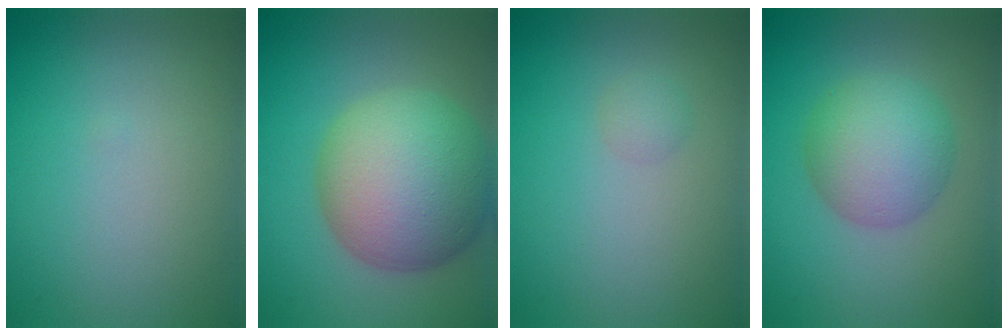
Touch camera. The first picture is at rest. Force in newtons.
{"total": 11.0, "press": 11.0, "slide": 0.4}
{"total": 1.0, "press": 1.0, "slide": 0.0}
{"total": 5.7, "press": 5.7, "slide": 0.2}